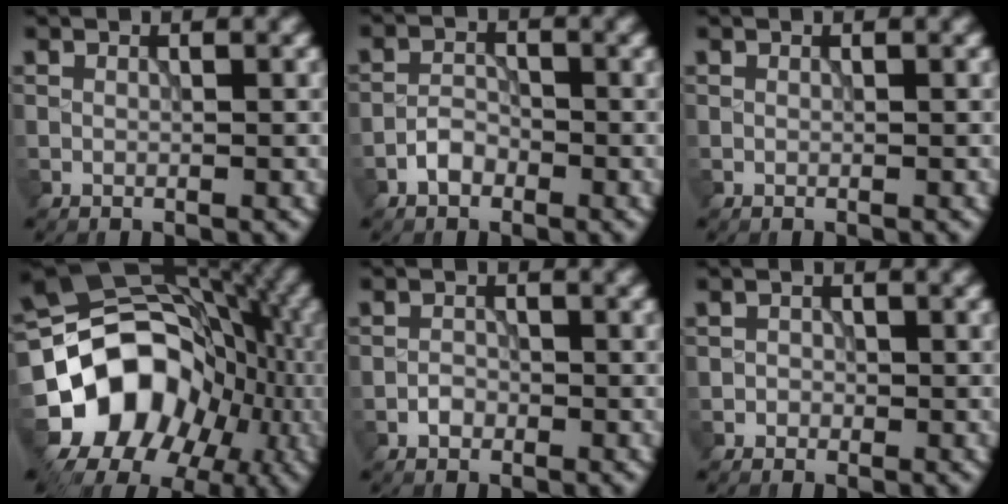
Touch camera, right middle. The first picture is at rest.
{"total": 2.0, "force": [-1.3, 1.2, 1.1], "torque": [-0.016, 0.006, -0.027]}
{"total": 0.0}
{"total": 17.3, "force": [-5.1, 13.7, 9.2], "torque": [-0.164, 0.014, -0.101]}
{"total": 1.2, "force": [-0.7, 0.9, 0.5], "torque": [-0.008, 0.002, -0.014]}
{"total": 1.0, "force": [-0.4, 1.0, 0.2], "torque": [0.012, 0.000, -0.011]}